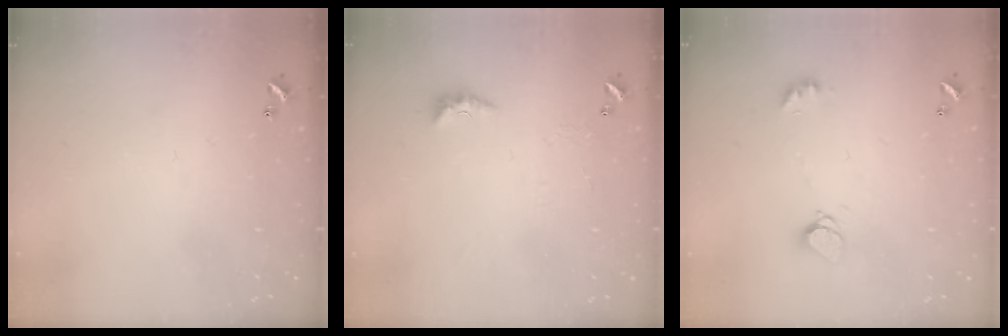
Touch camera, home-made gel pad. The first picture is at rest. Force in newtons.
{"total": 3.0, "press": 2.9, "slide": 0.7}
{"total": 4.9, "press": 4.9, "slide": 0.2}